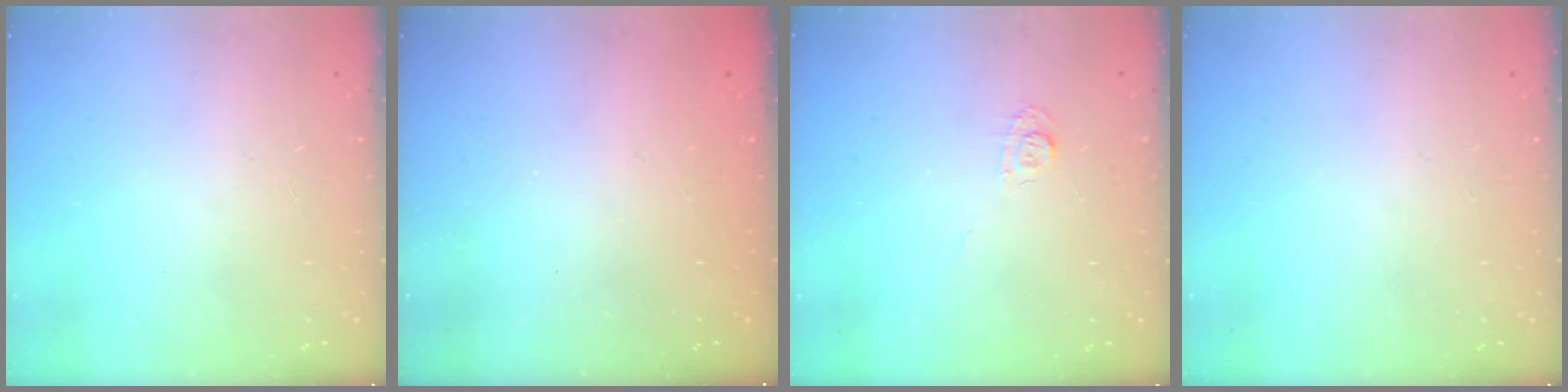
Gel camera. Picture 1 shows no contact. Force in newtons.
{"total": 2.3, "press": 2.2, "slide": 0.7}
{"total": 4.3, "press": 4.2, "slide": 0.6}
{"total": 0.0}